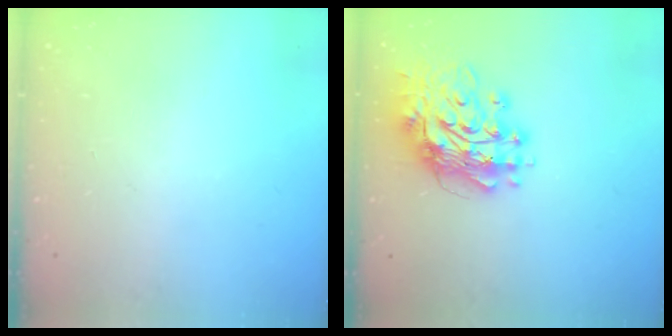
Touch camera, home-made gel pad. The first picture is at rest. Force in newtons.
{"total": 17.5, "press": 17.4, "slide": 1.7}